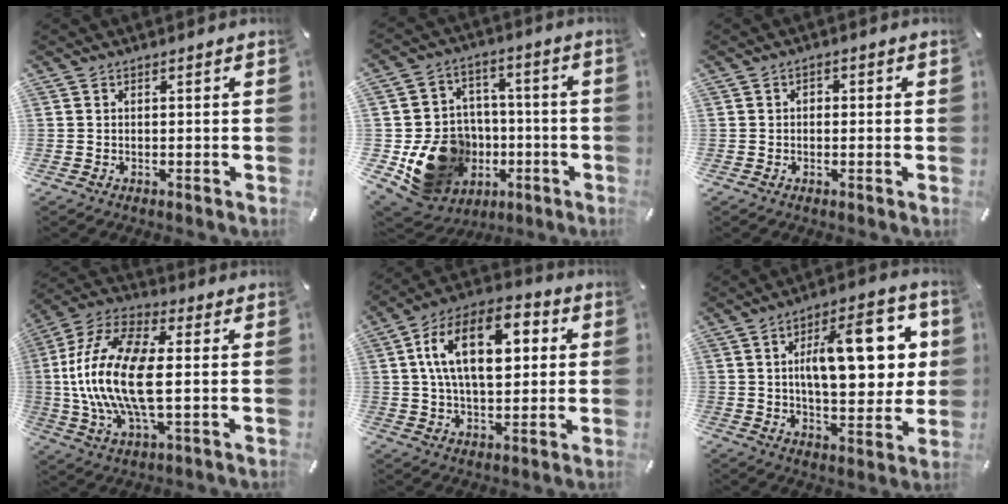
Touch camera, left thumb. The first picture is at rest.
{"total": 18.1, "force": [-4.8, 15.7, 7.7], "torque": [-0.140, 0.021, -0.054]}
{"total": 1.4, "force": [-0.3, 1.1, 0.9], "torque": [-0.017, 0.006, -0.007]}
{"total": 18.6, "force": [-0.1, 8.3, 16.7], "torque": [-0.356, -0.008, -0.002]}
{"total": 17.0, "force": [4.2, 9.7, 13.3], "torque": [-0.234, 0.002, 0.067]}
{"total": 20.2, "force": [4.6, 9.0, 17.4], "torque": [-0.244, -0.005, 0.066]}